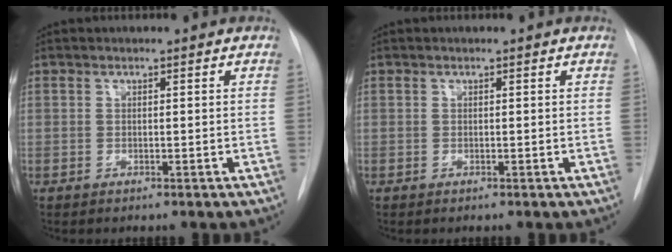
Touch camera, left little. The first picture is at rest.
{"total": 0.0}